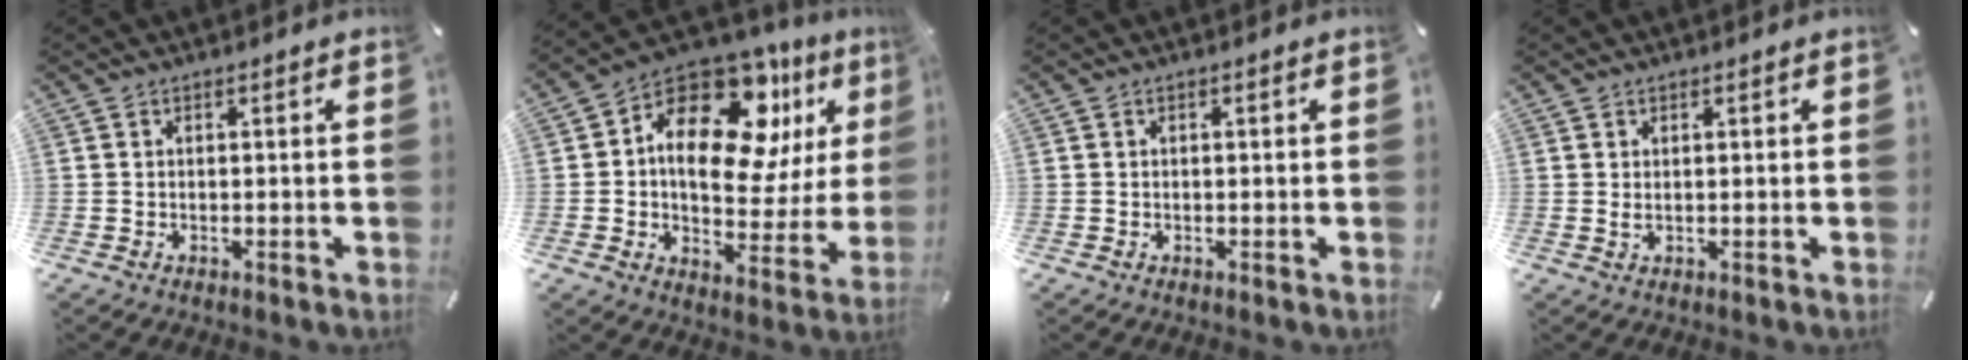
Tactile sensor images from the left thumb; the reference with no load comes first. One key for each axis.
{"total": 18.3, "fx": 7.4, "fy": 11.6, "fz": 12.1, "tx": -0.175, "ty": -0.048, "tz": 0.127}
{"total": 0.0}
{"total": 1.2, "fx": 0.4, "fy": 0.3, "fz": 1.1, "tx": -0.021, "ty": -0.001, "tz": 0.006}